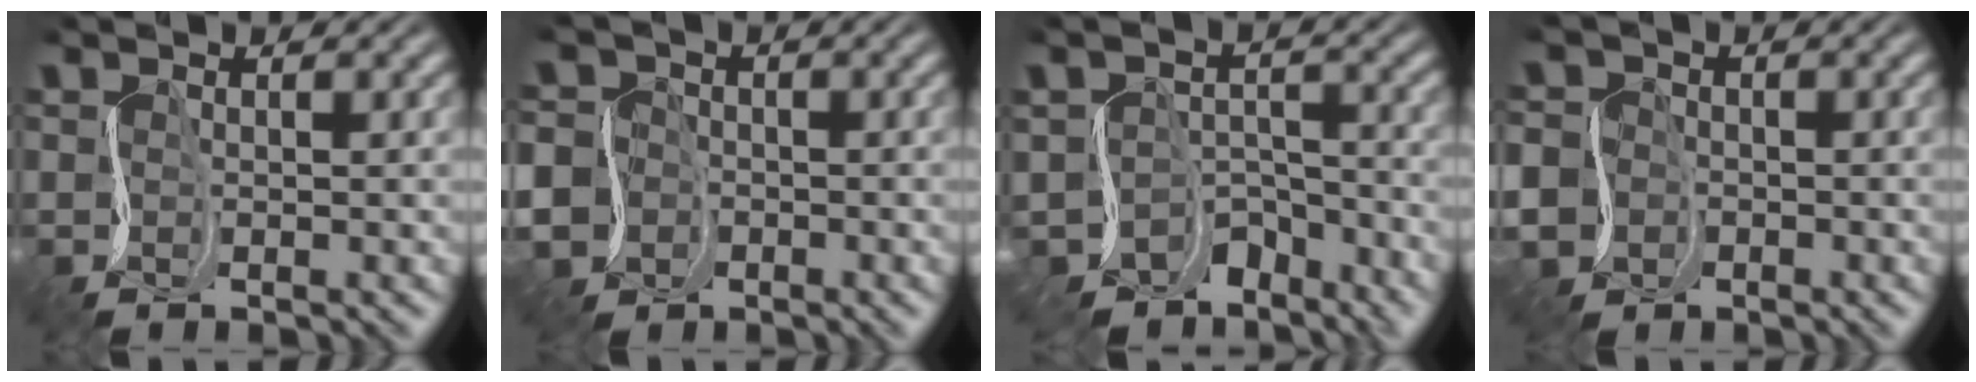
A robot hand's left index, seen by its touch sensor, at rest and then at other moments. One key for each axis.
{"total": 12.2, "fx": -5.5, "fy": 10.4, "fz": 3.3, "tx": -0.093, "ty": -0.029, "tz": -0.132}
{"total": 6.4, "fx": -4.6, "fy": 3.2, "fz": 3.1, "tx": -0.037, "ty": -0.015, "tz": -0.077}
{"total": 10.7, "fx": -4.8, "fy": 9.1, "fz": 3.0, "tx": -0.076, "ty": -0.027, "tz": -0.127}